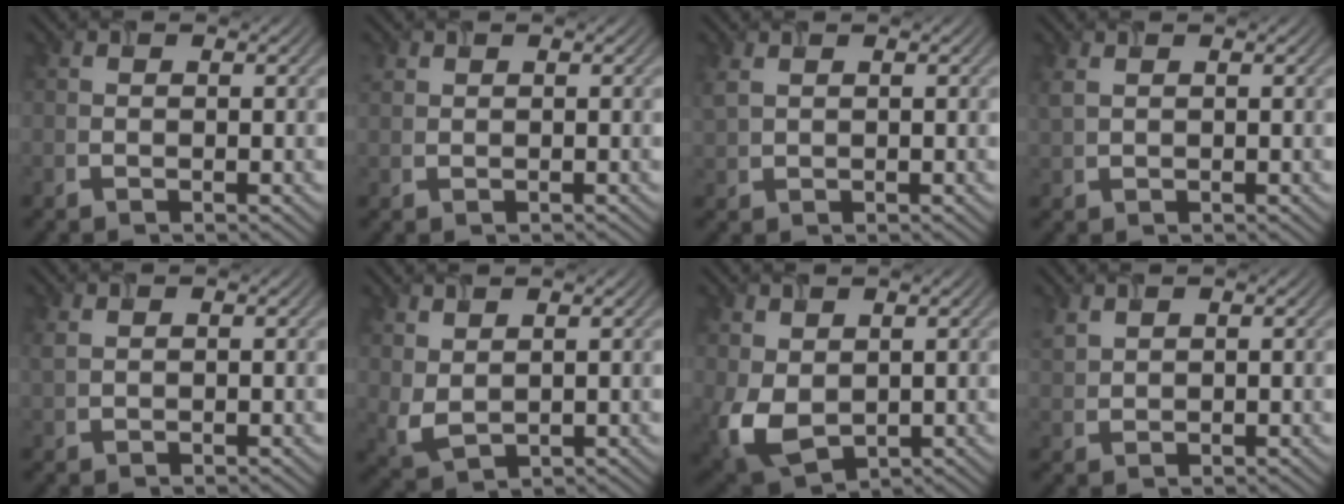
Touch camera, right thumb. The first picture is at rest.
{"total": 1.0, "force": [0.6, 0.6, 0.3], "torque": [-0.010, 0.002, 0.017]}
{"total": 1.9, "force": [1.1, 0.9, 1.2], "torque": [-0.039, 0.003, 0.028]}
{"total": 1.5, "force": [0.9, 0.7, 1.0], "torque": [-0.033, 0.001, 0.021]}
{"total": 1.2, "force": [0.7, 0.5, 0.8], "torque": [-0.028, 0.002, 0.018]}
{"total": 3.4, "force": [2.0, 1.6, 2.2], "torque": [-0.063, -0.002, 0.048]}
{"total": 6.6, "force": [0.5, 4.5, 4.8], "torque": [-0.141, -0.016, 0.014]}
{"total": 2.1, "force": [1.6, 0.9, 1.0], "torque": [-0.032, 0.004, 0.042]}